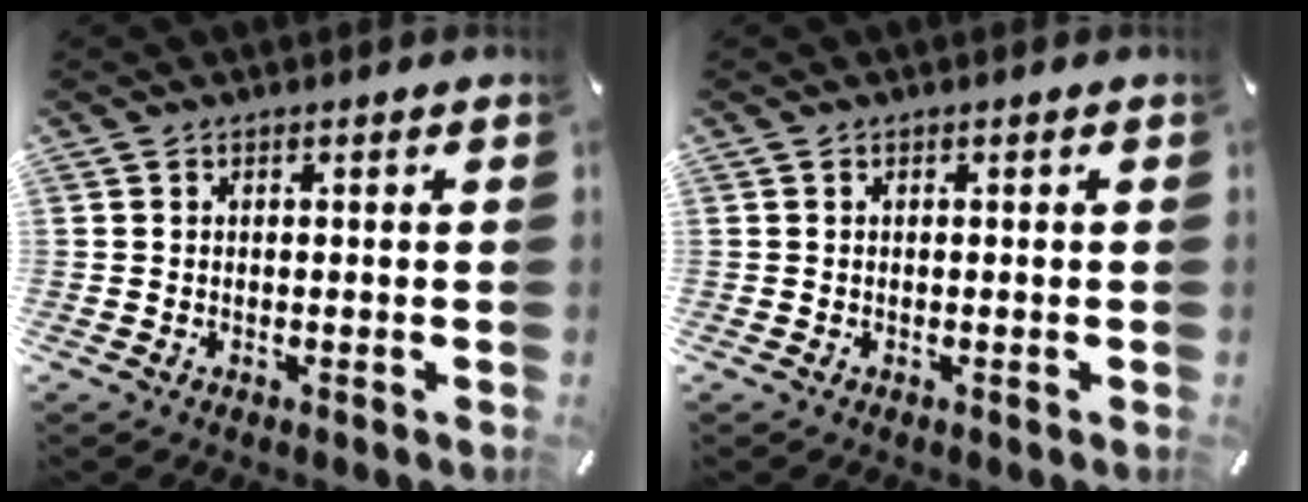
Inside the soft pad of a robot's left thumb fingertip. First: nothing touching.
{"total": 0.0}